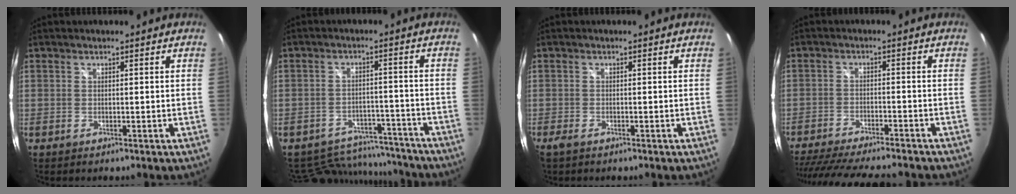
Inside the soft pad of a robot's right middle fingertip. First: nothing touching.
{"total": 12.8, "force": [-11.1, 5.7, 2.7], "torque": [-0.068, 0.022, -0.134]}
{"total": 1.6, "force": [-1.2, 0.7, 0.7], "torque": [-0.017, -0.005, -0.024]}
{"total": 17.8, "force": [-15.4, 2.8, 8.4], "torque": [-0.170, -0.030, -0.238]}